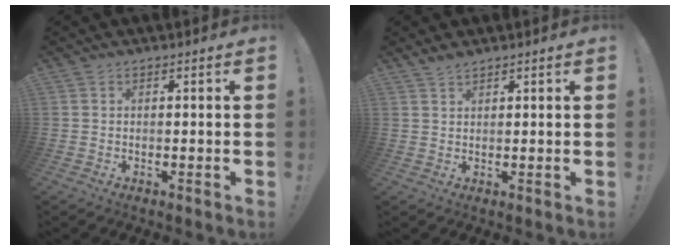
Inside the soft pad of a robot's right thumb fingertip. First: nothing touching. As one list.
[{"total": 2.7, "force": [2.4, 0.7, 1.0], "torque": [-0.013, -0.012, 0.043]}]